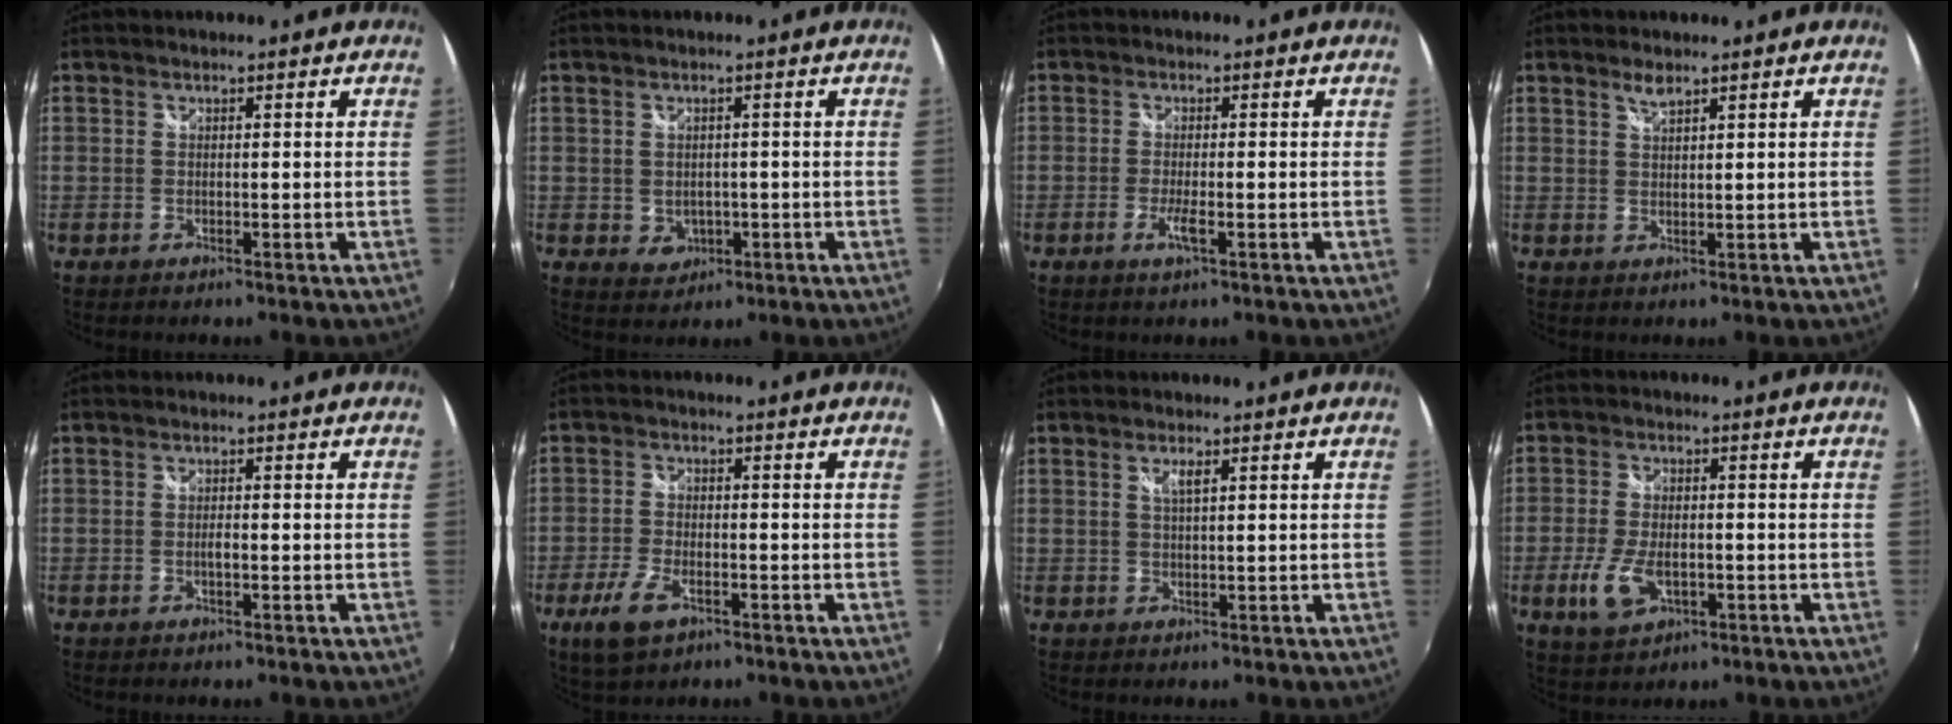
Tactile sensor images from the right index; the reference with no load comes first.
{"total": 3.5, "force": [-0.5, 3.2, 1.5], "torque": [-0.030, -0.001, 0.001]}
{"total": 2.8, "force": [-1.3, 0.1, 2.5], "torque": [-0.053, -0.007, -0.025]}
{"total": 2.0, "force": [1.7, 0.4, 1.1], "torque": [-0.018, 0.002, 0.030]}
{"total": 1.1, "force": [-0.4, 0.2, 1.0], "torque": [-0.020, 0.001, -0.008]}
{"total": 7.1, "force": [-3.8, 3.2, 5.0], "torque": [-0.124, -0.009, -0.069]}
{"total": 1.8, "force": [0.8, 0.3, 1.6], "torque": [-0.029, 0.001, 0.013]}
{"total": 8.0, "force": [-2.7, 4.4, 6.1], "torque": [-0.142, -0.011, -0.048]}